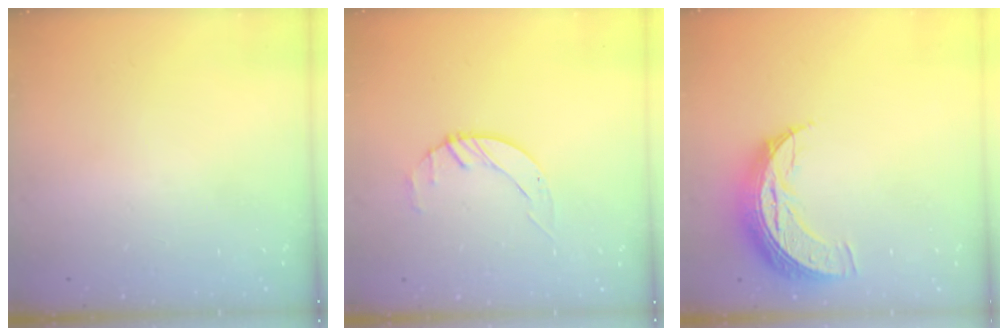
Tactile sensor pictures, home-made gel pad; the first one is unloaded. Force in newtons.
{"total": 2.1, "press": 2.0, "slide": 0.3}
{"total": 10.1, "press": 10.1, "slide": 0.7}